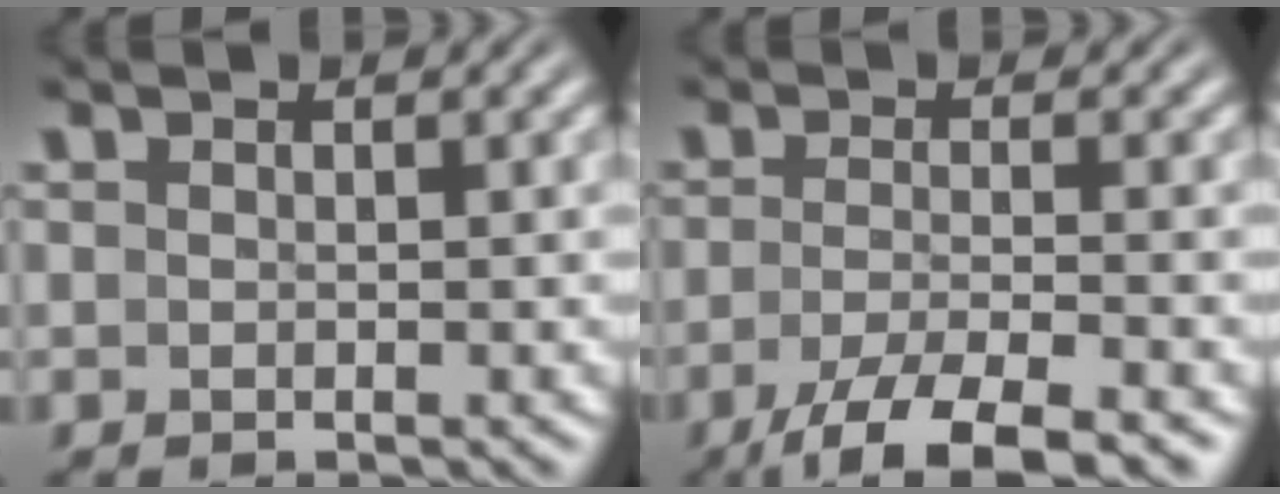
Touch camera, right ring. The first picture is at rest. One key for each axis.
{"total": 7.3, "fx": -5.4, "fy": 1.9, "fz": 4.5, "tx": -0.077, "ty": -0.030, "tz": -0.068}